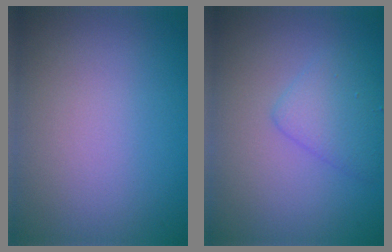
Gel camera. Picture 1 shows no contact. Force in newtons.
{"total": 2.6, "press": 2.6, "slide": 0.2}